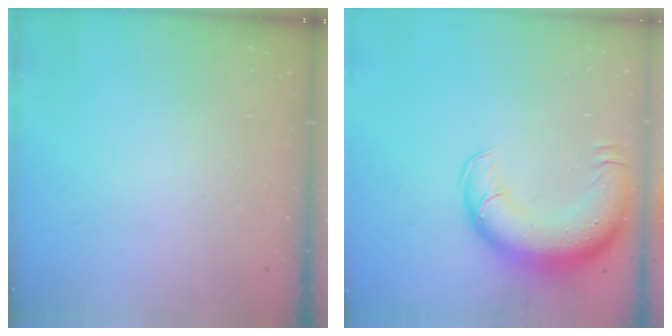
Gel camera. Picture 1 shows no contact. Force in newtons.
{"total": 16.2, "press": 15.7, "slide": 3.9}